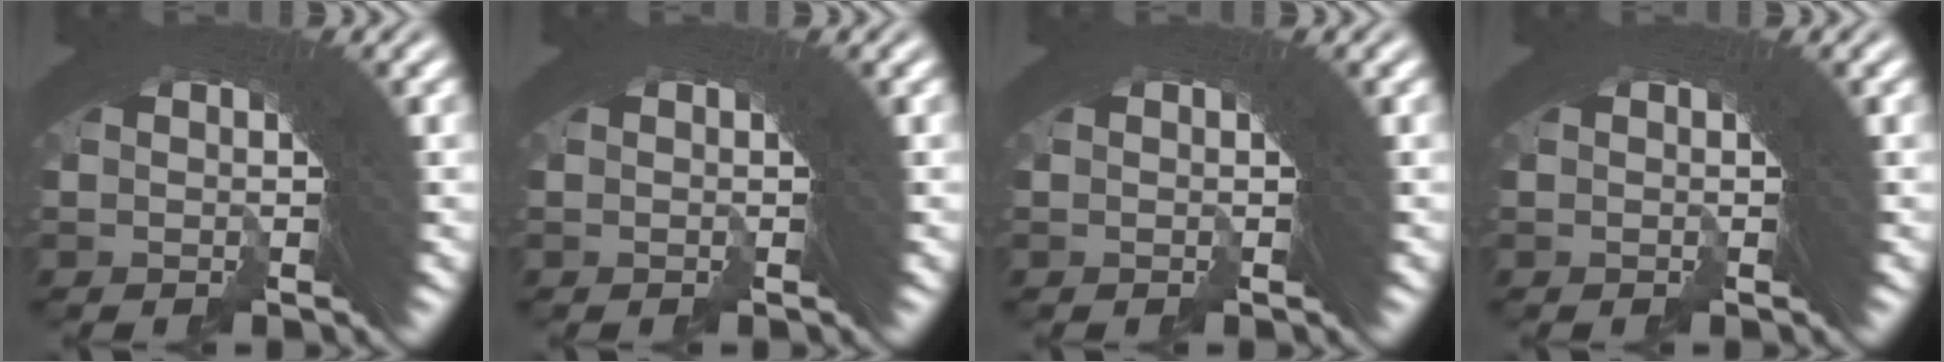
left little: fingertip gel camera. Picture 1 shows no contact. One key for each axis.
{"total": 0.0}
{"total": 0.0}
{"total": 0.0}